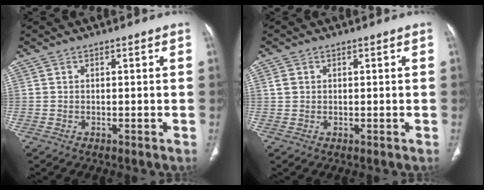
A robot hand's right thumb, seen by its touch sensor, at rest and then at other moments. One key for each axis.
{"total": 1.5, "fx": 0.3, "fy": 1.3, "fz": 0.7, "tx": -0.012, "ty": 0.003, "tz": 0.009}